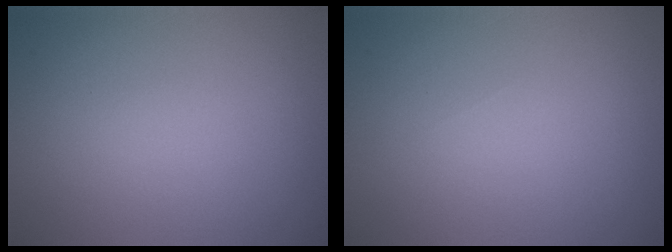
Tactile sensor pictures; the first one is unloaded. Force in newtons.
{"total": 0.0}